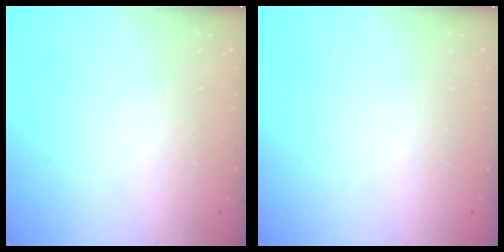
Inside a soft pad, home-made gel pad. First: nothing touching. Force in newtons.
{"total": 0.0}